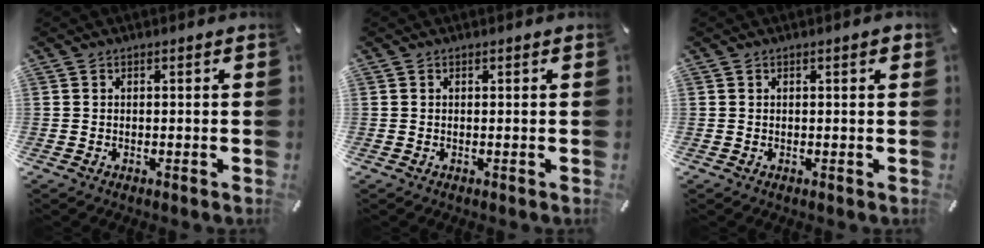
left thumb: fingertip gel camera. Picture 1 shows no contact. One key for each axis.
{"total": 0.0}
{"total": 0.9, "fx": 0.3, "fy": 0.2, "fz": 0.8, "tx": -0.017, "ty": 0.004, "tz": 0.004}